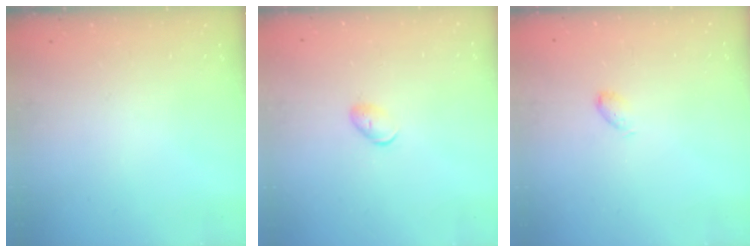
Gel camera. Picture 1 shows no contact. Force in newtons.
{"total": 4.7, "press": 4.6, "slide": 0.8}
{"total": 3.9, "press": 3.9, "slide": 0.7}